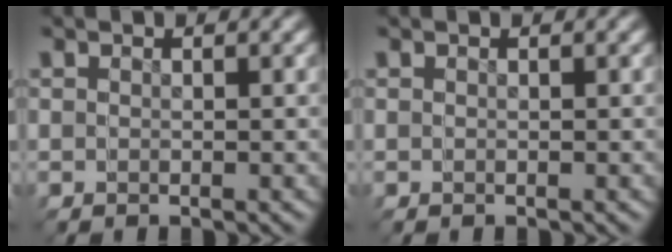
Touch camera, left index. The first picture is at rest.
{"total": 0.0}